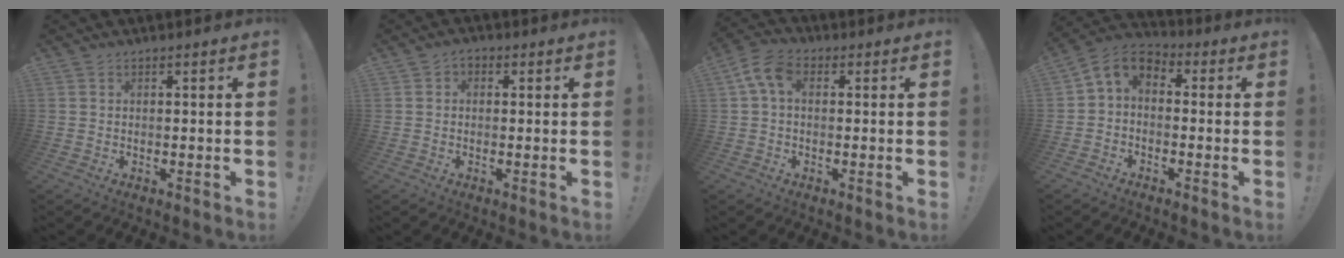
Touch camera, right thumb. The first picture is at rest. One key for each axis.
{"total": 2.0, "fx": -0.3, "fy": 1.6, "fz": 1.1, "tx": -0.021, "ty": 0.008, "tz": -0.006}
{"total": 7.1, "fx": 1.5, "fy": 4.2, "fz": 5.5, "tx": -0.115, "ty": 0.005, "tz": 0.031}
{"total": 6.0, "fx": -0.4, "fy": 4.4, "fz": 4.1, "tx": -0.081, "ty": 0.011, "tz": -0.004}